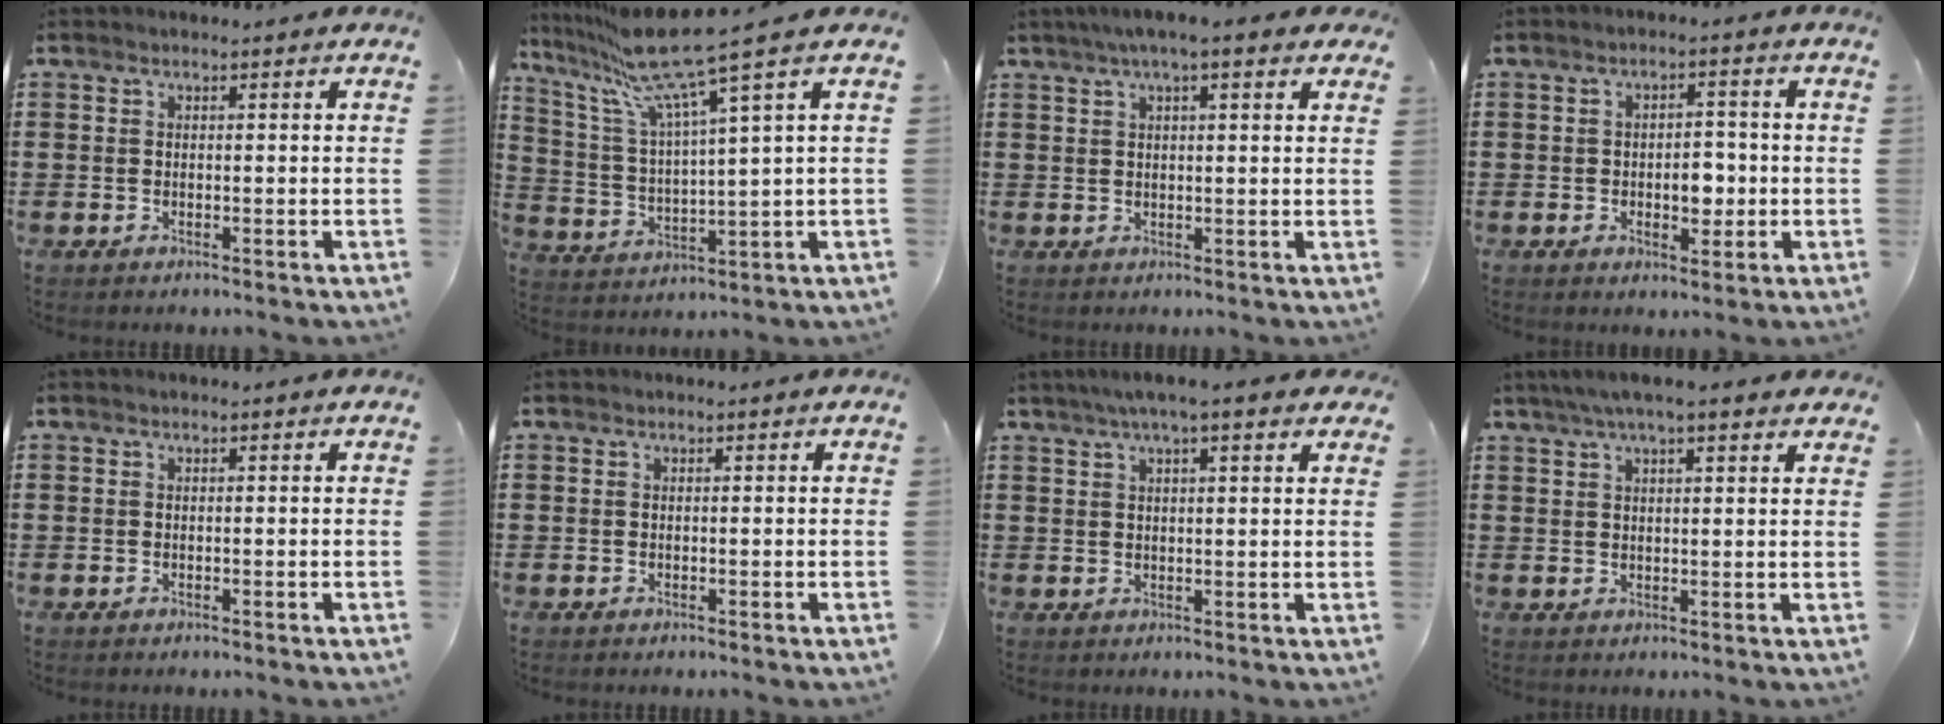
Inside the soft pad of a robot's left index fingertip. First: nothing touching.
{"total": 12.0, "force": [8.4, 0.2, 8.5], "torque": [-0.208, -0.036, 0.137]}
{"total": 4.3, "force": [2.7, 0.4, 3.3], "torque": [-0.070, 0.008, 0.047]}
{"total": 4.4, "force": [-0.8, 2.7, 3.4], "torque": [-0.052, 0.001, -0.022]}
{"total": 0.0}
{"total": 0.0}
{"total": 4.6, "force": [3.2, 0.4, 3.4], "torque": [-0.072, 0.007, 0.055]}
{"total": 4.8, "force": [3.6, 0.5, 3.1], "torque": [-0.068, 0.000, 0.064]}